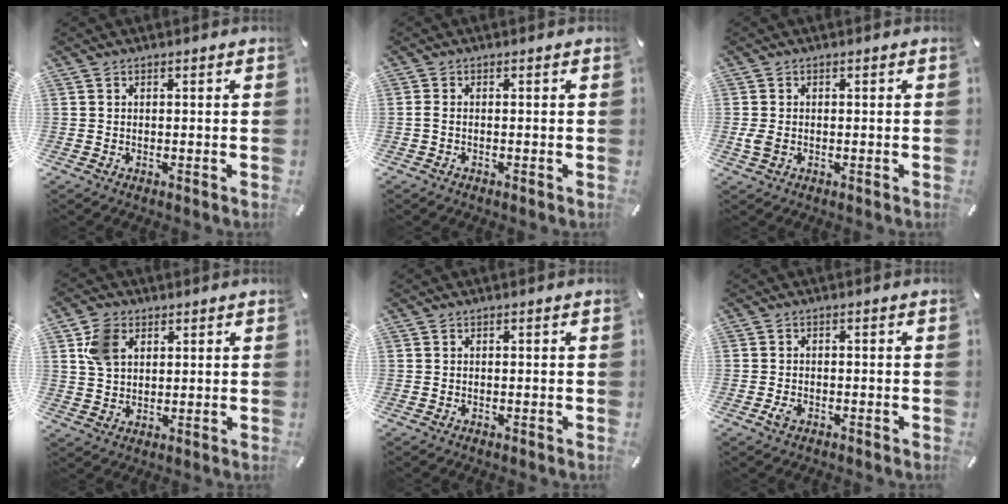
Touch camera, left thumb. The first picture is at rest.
{"total": 1.2, "force": [-0.6, 0.3, 1.0], "torque": [-0.018, -0.001, -0.010]}
{"total": 2.2, "force": [-0.6, 1.4, 1.6], "torque": [-0.042, -0.004, -0.012]}
{"total": 7.1, "force": [3.0, 5.4, 3.6], "torque": [-0.083, 0.007, 0.057]}
{"total": 0.0}
{"total": 2.0, "force": [-1.1, 1.1, 1.2], "torque": [-0.029, 0.001, -0.021]}